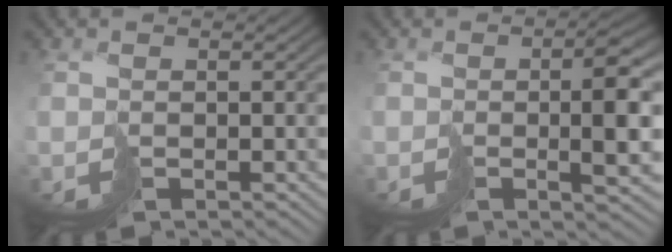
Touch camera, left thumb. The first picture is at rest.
{"total": 6.4, "force": [-0.7, 1.5, 6.2], "torque": [-0.092, -0.004, -0.010]}